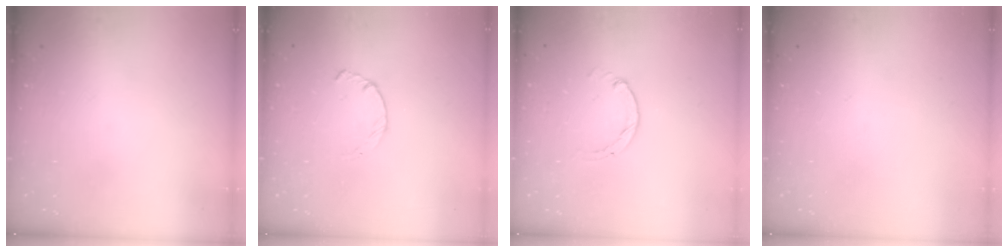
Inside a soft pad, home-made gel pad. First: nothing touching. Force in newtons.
{"total": 2.2, "press": 2.2, "slide": 0.4}
{"total": 0.0}
{"total": 0.0}